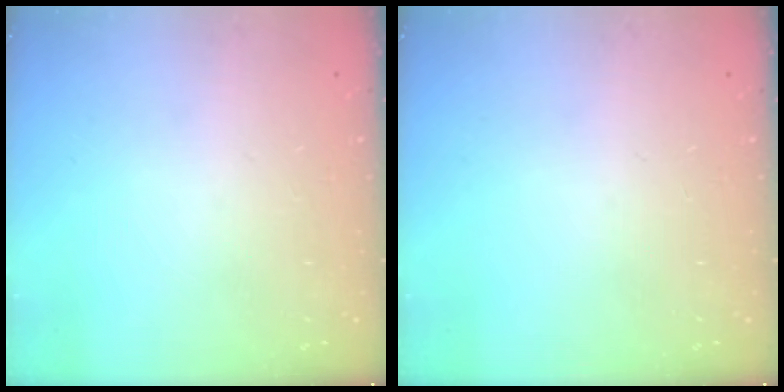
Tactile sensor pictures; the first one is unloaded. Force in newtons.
{"total": 0.0}